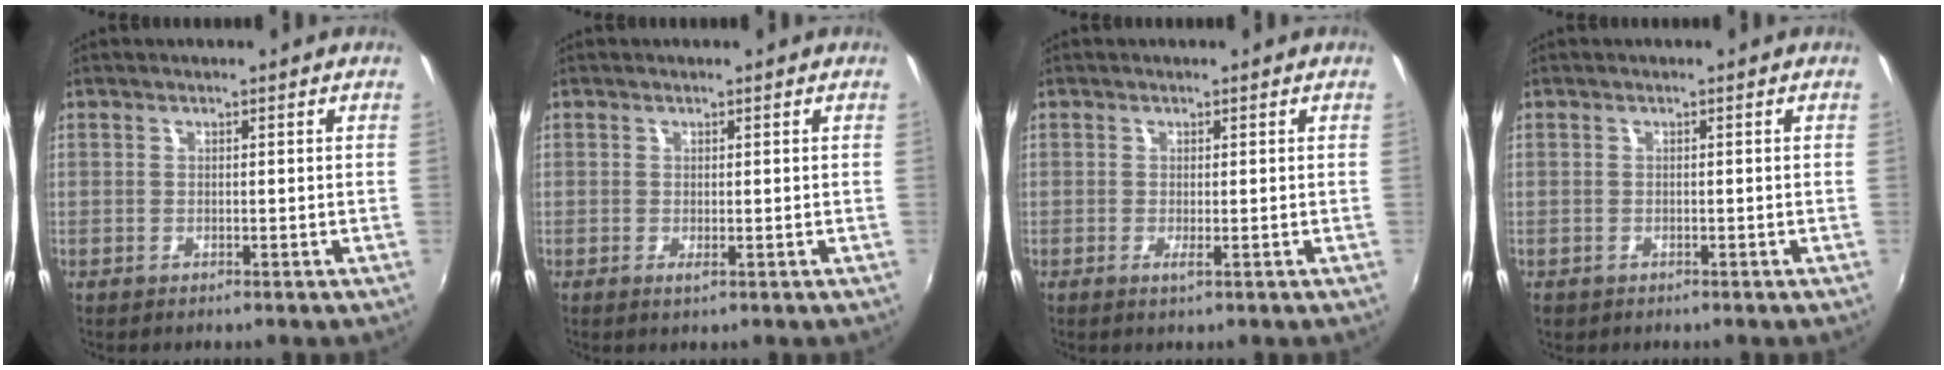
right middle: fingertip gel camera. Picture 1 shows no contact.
{"total": 0.8, "force": [0.1, -0.1, 0.8], "torque": [-0.014, -0.001, 0.000]}
{"total": 1.0, "force": [-0.2, -0.3, 0.9], "torque": [-0.018, -0.003, -0.003]}
{"total": 0.8, "force": [-0.5, 0.6, 0.3], "torque": [-0.008, -0.002, -0.007]}